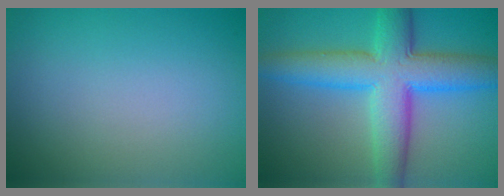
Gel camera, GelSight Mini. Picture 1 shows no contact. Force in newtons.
{"total": 8.9, "press": 8.9, "slide": 0.2}